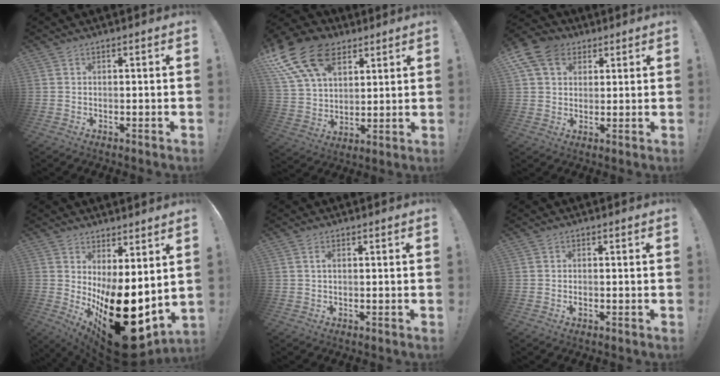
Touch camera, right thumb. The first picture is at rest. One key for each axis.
{"total": 20.7, "fx": 10.2, "fy": 13.8, "fz": 11.6, "tx": -0.212, "ty": -0.047, "tz": 0.192}
{"total": 11.9, "fx": 5.1, "fy": 9.0, "fz": 5.8, "tx": -0.107, "ty": -0.013, "tz": 0.104}
{"total": 21.3, "fx": -5.7, "fy": 9.1, "fz": 18.4, "tx": -0.258, "ty": 0.018, "tz": -0.069}
{"total": 1.0, "fx": 0.3, "fy": 0.4, "fz": 0.9, "tx": -0.020, "ty": 0.004, "tz": 0.005}
{"total": 0.6, "fx": -0.4, "fy": 0.4, "fz": 0.3, "tx": -0.002, "ty": -0.001, "tz": -0.007}